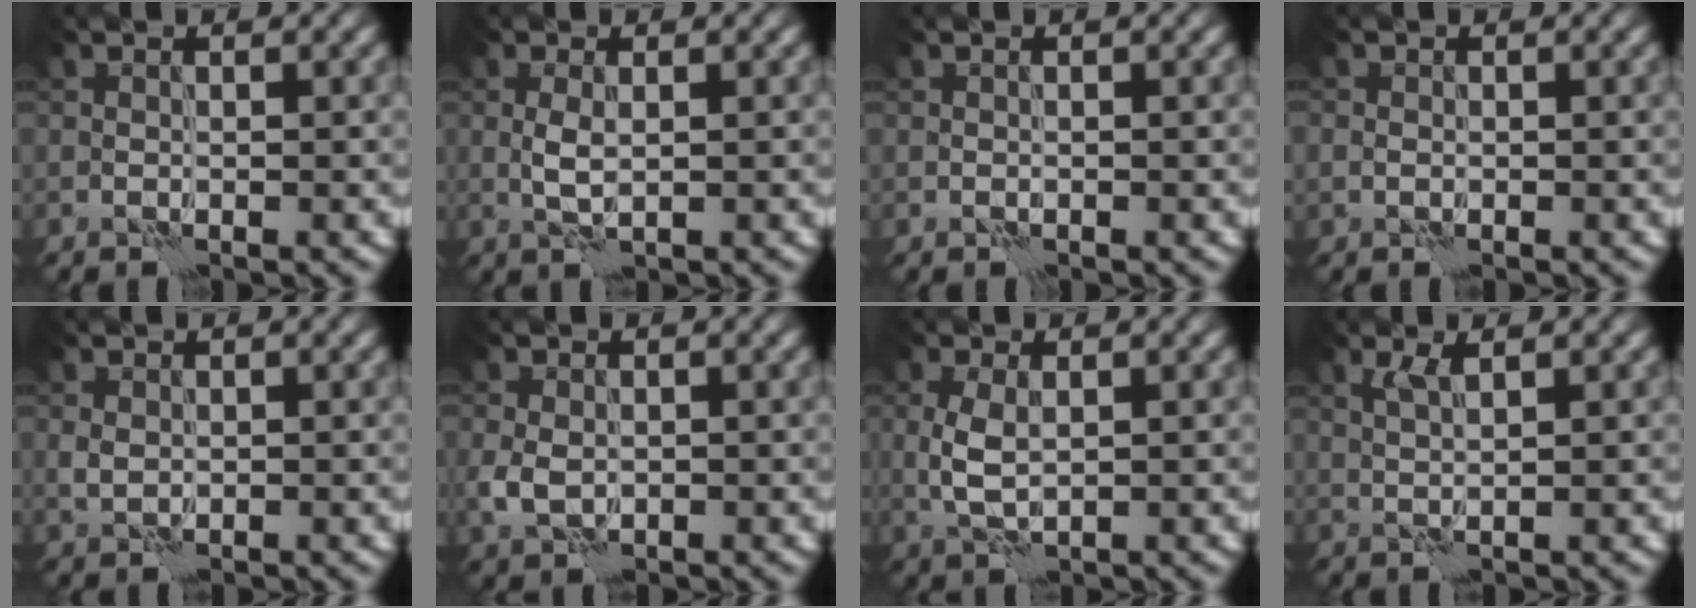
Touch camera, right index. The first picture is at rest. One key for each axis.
{"total": 1.7, "fx": 0.0, "fy": 0.6, "fz": 1.6, "tx": -0.039, "ty": 0.001, "tz": 0.000}
{"total": 0.0}
{"total": 0.7, "fx": -0.2, "fy": 0.6, "fz": 0.2, "tx": 0.000, "ty": -0.003, "tz": -0.007}
{"total": 1.1, "fx": 0.3, "fy": 0.9, "fz": 0.6, "tx": -0.014, "ty": -0.001, "tz": 0.006}
{"total": 2.5, "fx": -0.2, "fy": 1.9, "fz": 1.6, "tx": -0.038, "ty": -0.004, "tz": -0.006}
{"total": 2.9, "fx": 0.1, "fy": 1.5, "fz": 2.5, "tx": -0.061, "ty": 0.000, "tz": 0.005}
{"total": 1.6, "fx": 1.0, "fy": 0.1, "fz": 1.3, "tx": -0.032, "ty": 0.001, "tz": 0.017}